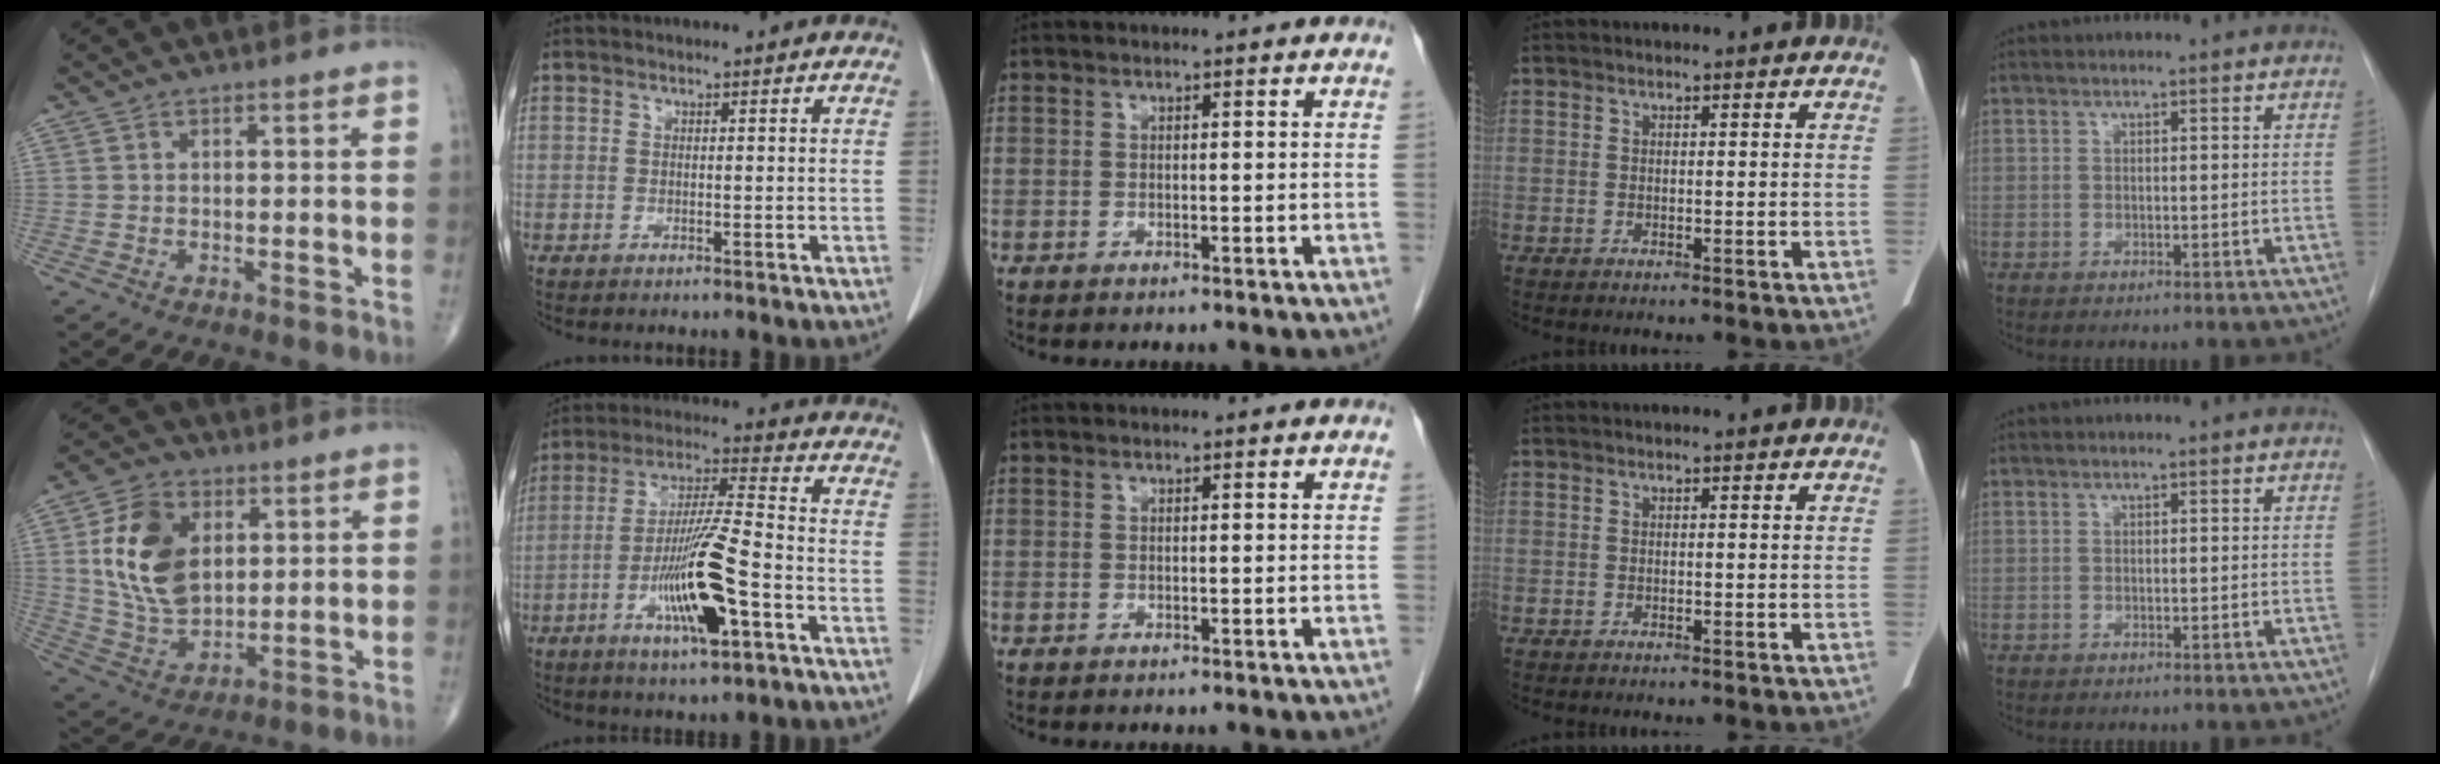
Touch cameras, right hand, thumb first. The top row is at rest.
{"thumb": {"total": 15.4, "force": [3.8, 10.1, 11.0], "torque": [-0.182, -0.014, 0.077]}, "index": {"total": 13.8, "force": [-5.3, 1.1, 12.7], "torque": [-0.243, -0.009, -0.092]}}